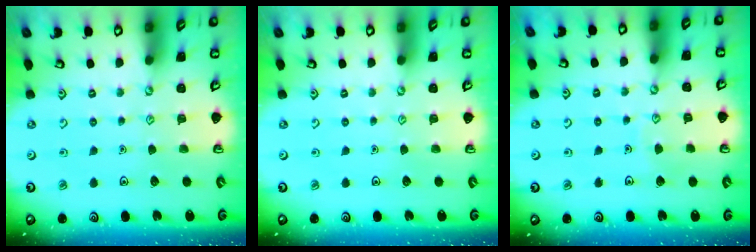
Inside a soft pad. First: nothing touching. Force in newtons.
{"total": 0.0}
{"total": 4.3, "press": 4.3, "slide": 0.5}